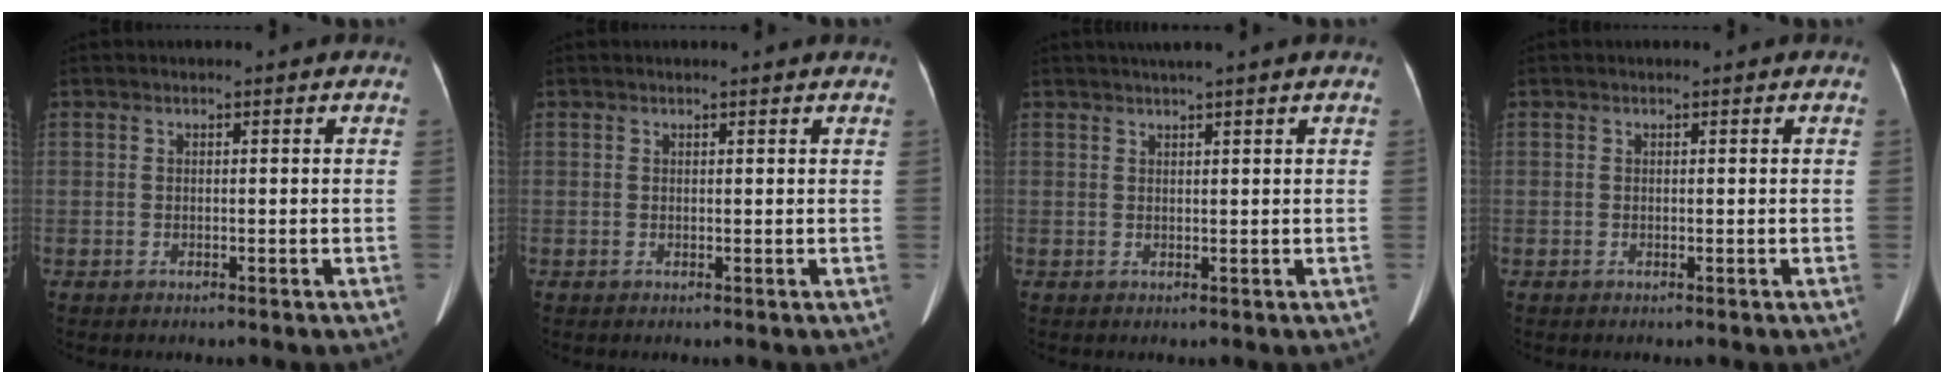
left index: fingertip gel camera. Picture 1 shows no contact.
{"total": 1.4, "force": [1.3, -0.2, 0.4], "torque": [-0.017, 0.004, 0.011]}
{"total": 3.4, "force": [2.7, -0.8, 1.9], "torque": [-0.022, 0.021, 0.046]}
{"total": 0.0}